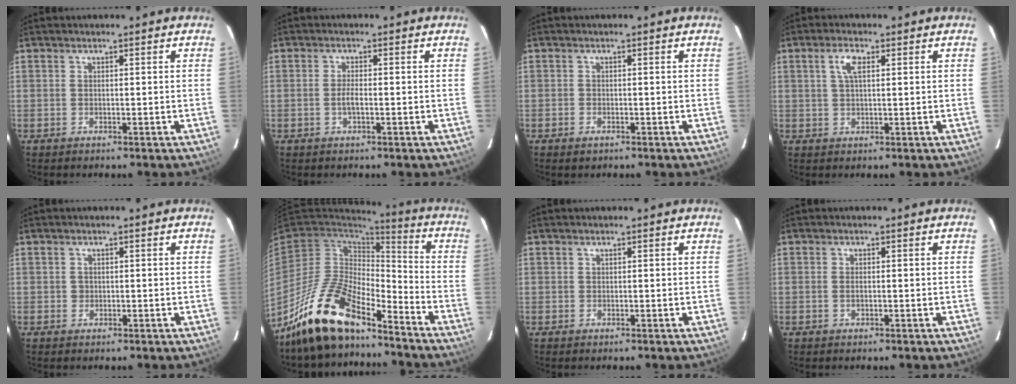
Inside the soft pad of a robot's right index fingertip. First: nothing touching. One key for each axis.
{"total": 1.8, "fx": -0.6, "fy": 0.5, "fz": 1.7, "tx": -0.034, "ty": -0.001, "tz": -0.012}
{"total": 1.3, "fx": -0.9, "fy": 0.8, "fz": 0.5, "tx": -0.008, "ty": -0.001, "tz": -0.015}
{"total": 3.5, "fx": 1.2, "fy": 1.3, "fz": 3.0, "tx": -0.060, "ty": 0.008, "tz": 0.023}
{"total": 1.1, "fx": -0.1, "fy": 1.1, "fz": 0.1, "tx": 0.001, "ty": 0.001, "tz": 0.000}
{"total": 17.7, "fx": -13.9, "fy": 5.8, "fz": 9.2, "tx": -0.192, "ty": -0.009, "tz": -0.259}
{"total": 0.5, "fx": 0.1, "fy": 0.5, "fz": -0.1, "tx": 0.006, "ty": 0.003, "tz": 0.000}
{"total": 1.1, "fx": -0.2, "fy": 0.6, "fz": 0.9, "tx": -0.019, "ty": 0.000, "tz": -0.004}